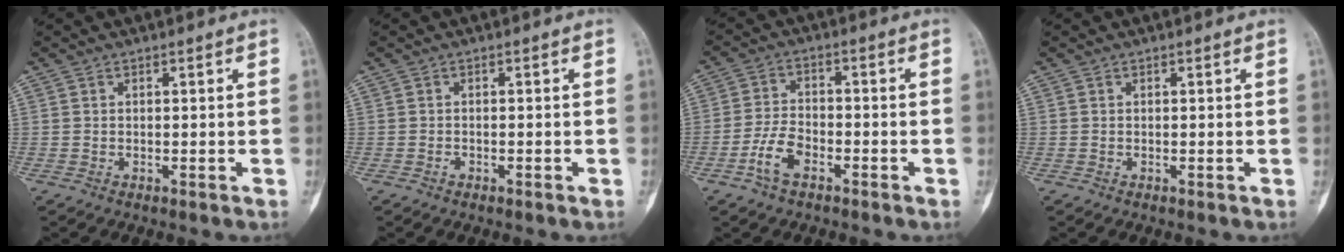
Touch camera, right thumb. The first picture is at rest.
{"total": 0.5, "force": [-0.4, 0.3, 0.2], "torque": [-0.002, 0.001, -0.008]}
{"total": 6.0, "force": [-3.3, 3.1, 4.0], "torque": [-0.077, 0.021, -0.066]}
{"total": 0.0}